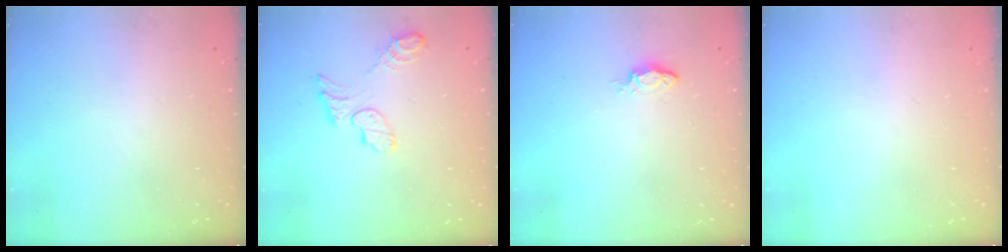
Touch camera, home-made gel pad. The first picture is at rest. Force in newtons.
{"total": 8.2, "press": 8.2, "slide": 0.3}
{"total": 2.8, "press": 2.8, "slide": 0.4}
{"total": 0.0}